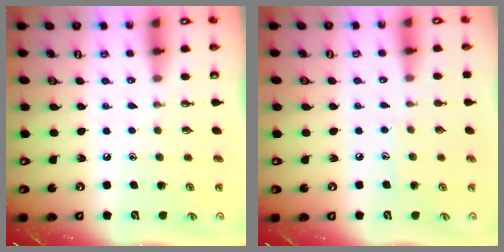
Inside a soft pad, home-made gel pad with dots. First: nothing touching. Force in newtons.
{"total": 5.2, "press": 5.1, "slide": 0.5}